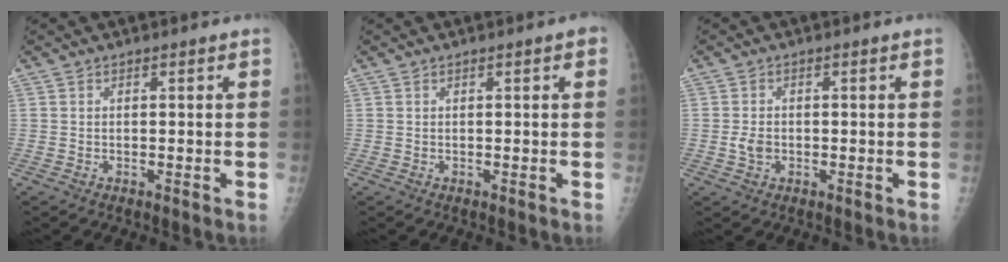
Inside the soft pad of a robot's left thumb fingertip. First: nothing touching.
{"total": 1.2, "force": [0.4, 0.3, 1.1], "torque": [-0.015, 0.005, 0.003]}
{"total": 2.5, "force": [-0.6, 1.9, 1.5], "torque": [-0.021, 0.003, -0.010]}